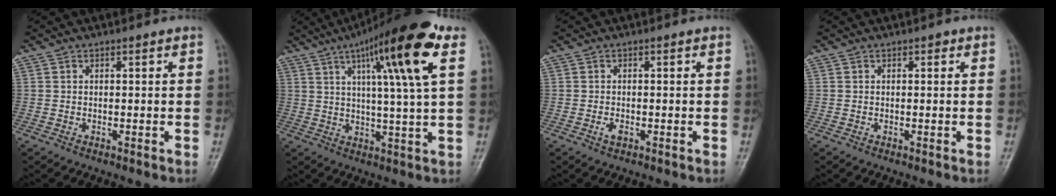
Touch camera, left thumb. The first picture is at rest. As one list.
[{"total": 17.4, "force": [7.3, 2.0, 15.7], "torque": [-0.242, -0.009, 0.109]}, {"total": 1.5, "force": [-0.6, 0.8, 1.2], "torque": [-0.025, 0.003, -0.011]}, {"total": 0.7, "force": [0.3, 0.4, 0.5], "torque": [-0.001, 0.000, 0.002]}]